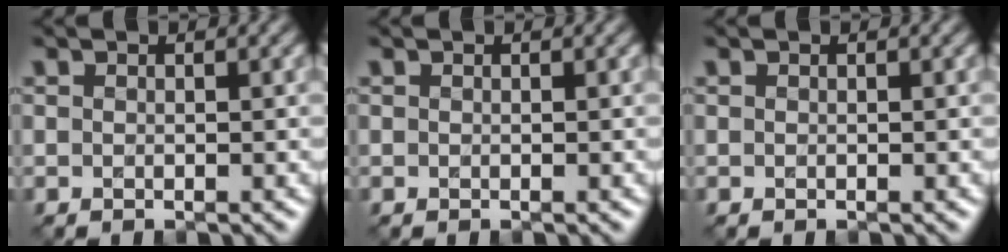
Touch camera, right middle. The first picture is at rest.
{"total": 0.0}
{"total": 0.0}